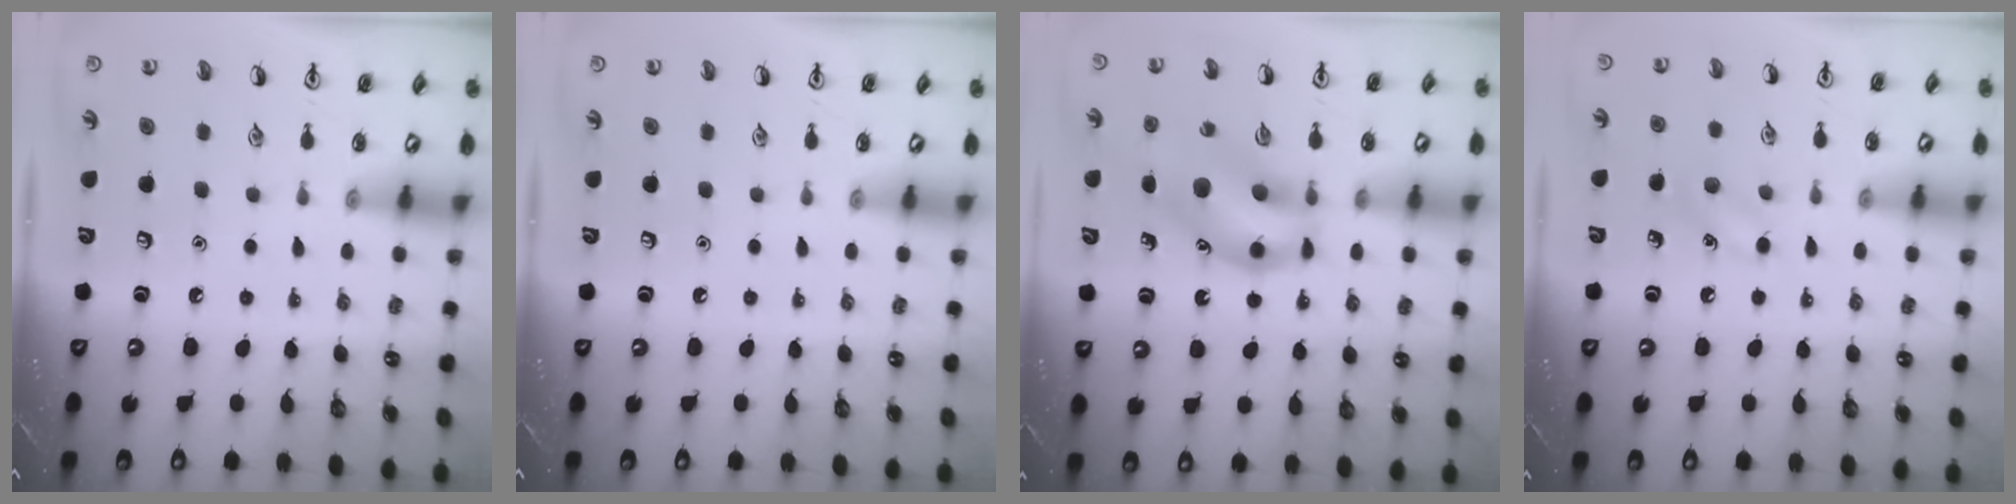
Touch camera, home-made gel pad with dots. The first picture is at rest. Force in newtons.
{"total": 0.0}
{"total": 15.0, "press": 14.7, "slide": 3.1}
{"total": 5.7, "press": 5.4, "slide": 1.8}